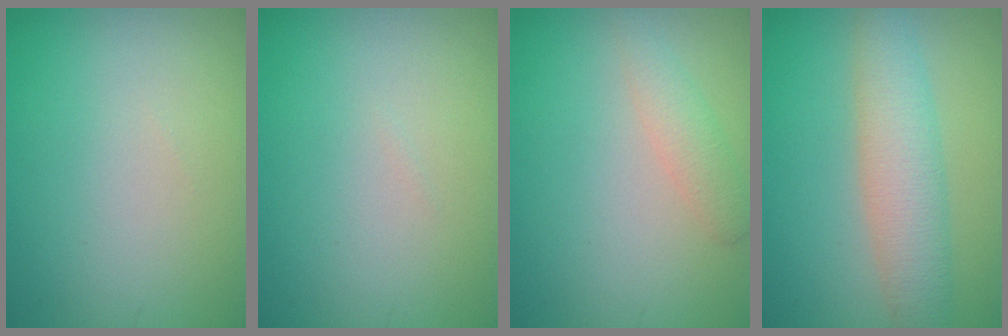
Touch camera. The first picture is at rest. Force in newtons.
{"total": 0.0}
{"total": 1.9, "press": 1.9, "slide": 0.0}
{"total": 4.8, "press": 4.8, "slide": 0.1}